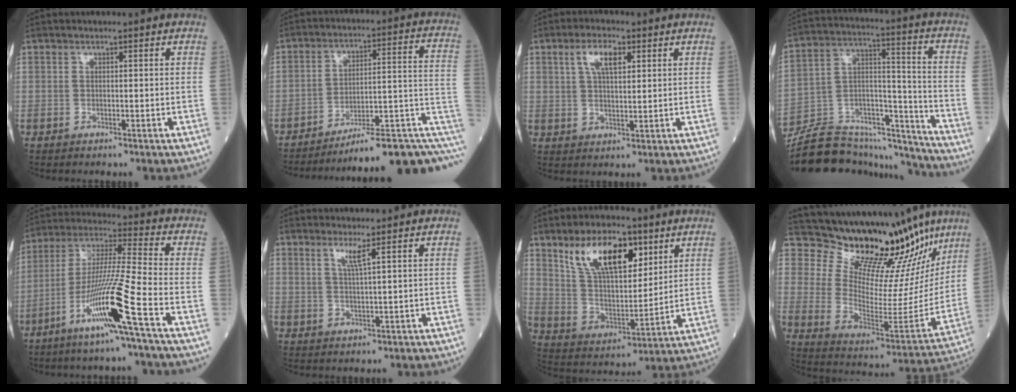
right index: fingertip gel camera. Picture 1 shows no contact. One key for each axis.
{"total": 17.1, "fx": -9.7, "fy": 2.9, "fz": 13.7, "tx": -0.117, "ty": 0.067, "tz": -0.124}
{"total": 5.5, "fx": 2.4, "fy": 1.8, "fz": 4.6, "tx": -0.096, "ty": 0.009, "tz": 0.048}
{"total": 22.0, "fx": -20.7, "fy": 4.6, "fz": 5.7, "tx": -0.112, "ty": 0.033, "tz": -0.333}
{"total": 13.6, "fx": -6.5, "fy": -1.8, "fz": 11.8, "tx": -0.231, "ty": -0.014, "tz": -0.125}
{"total": 2.5, "fx": 1.4, "fy": -0.7, "fz": 1.9, "tx": -0.044, "ty": -0.009, "tz": 0.031}
{"total": 14.9, "fx": 8.3, "fy": 6.1, "fz": 10.8, "tx": -0.199, "ty": 0.016, "tz": 0.159}
{"total": 21.8, "fx": 19.3, "fy": 5.9, "fz": 8.2, "tx": -0.116, "ty": -0.046, "tz": 0.270}